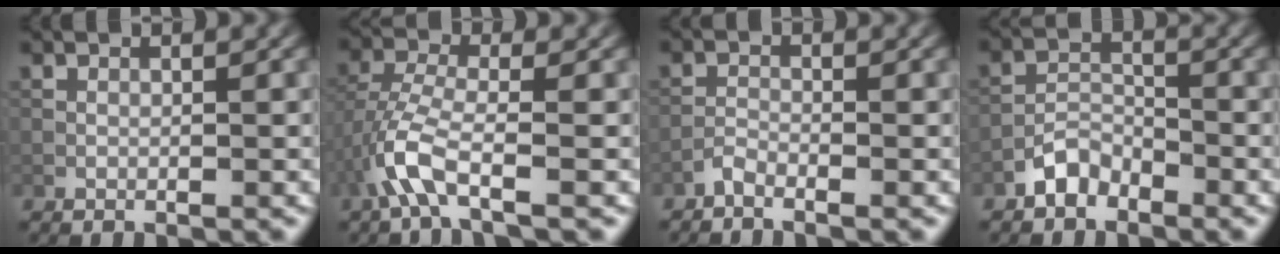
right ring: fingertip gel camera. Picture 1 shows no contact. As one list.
[{"total": 4.4, "force": [-2.4, 1.3, 3.5], "torque": [-0.082, 0.003, -0.058]}, {"total": 1.1, "force": [-1.1, 0.1, 0.4], "torque": [-0.009, 0.004, -0.026]}, {"total": 2.7, "force": [-2.1, 1.4, 1.0], "torque": [-0.012, 0.013, -0.044]}]